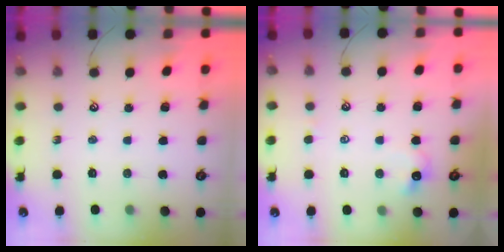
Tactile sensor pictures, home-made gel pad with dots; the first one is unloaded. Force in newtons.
{"total": 2.4, "press": 2.4, "slide": 0.4}